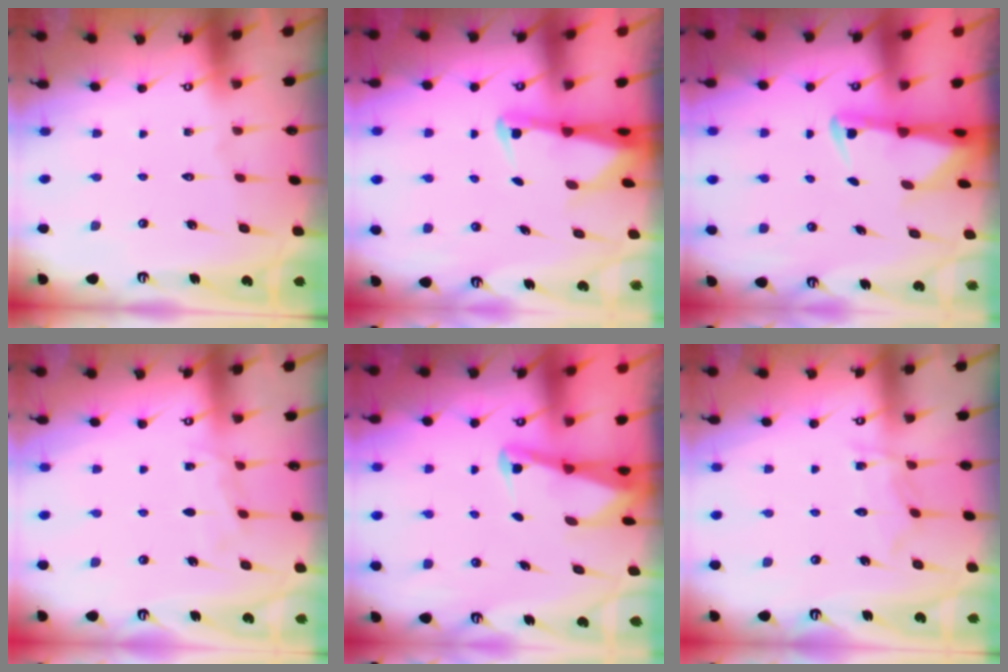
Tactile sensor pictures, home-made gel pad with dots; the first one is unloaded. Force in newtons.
{"total": 2.7, "press": 2.7, "slide": 0.4}
{"total": 2.9, "press": 2.9, "slide": 0.6}
{"total": 5.7, "press": 5.6, "slide": 0.6}
{"total": 2.6, "press": 2.5, "slide": 0.6}
{"total": 6.9, "press": 6.9, "slide": 0.5}